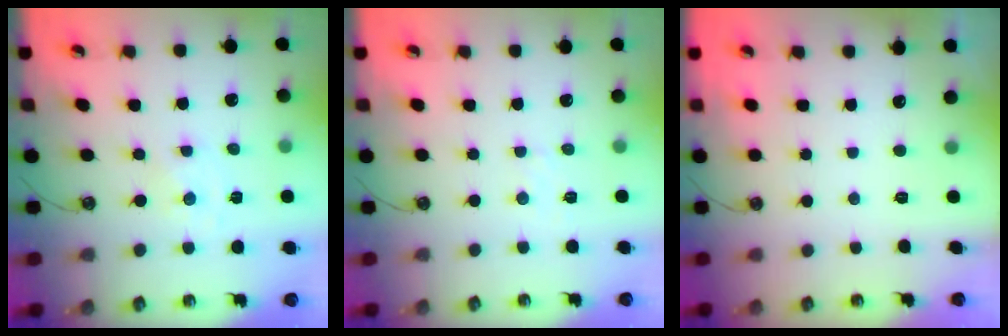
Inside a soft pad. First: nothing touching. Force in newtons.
{"total": 2.5, "press": 2.5, "slide": 0.4}
{"total": 0.0}